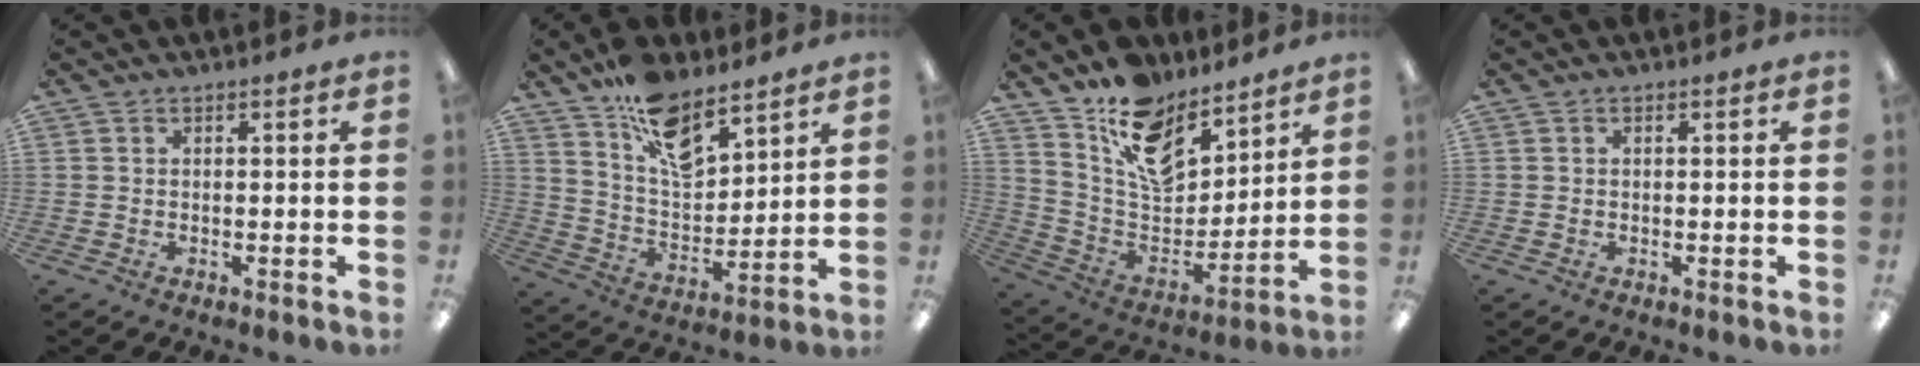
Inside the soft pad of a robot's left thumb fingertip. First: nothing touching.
{"total": 14.0, "force": [10.2, 6.1, 7.2], "torque": [-0.121, -0.061, 0.185]}
{"total": 15.1, "force": [10.7, 8.2, 6.7], "torque": [-0.125, -0.072, 0.200]}
{"total": 0.0}